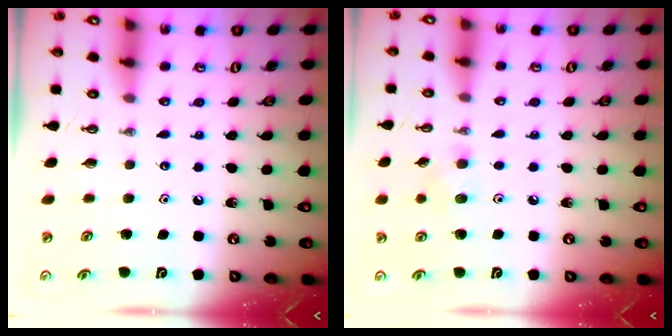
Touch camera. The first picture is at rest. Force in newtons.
{"total": 5.2, "press": 5.0, "slide": 1.2}